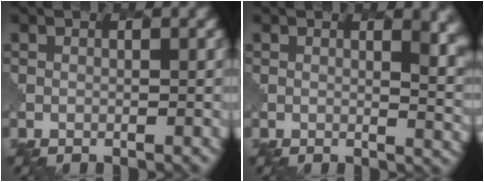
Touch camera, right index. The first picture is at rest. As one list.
[{"total": 6.1, "force": [2.2, 3.2, 4.7], "torque": [-0.013, 0.001, 0.028]}]